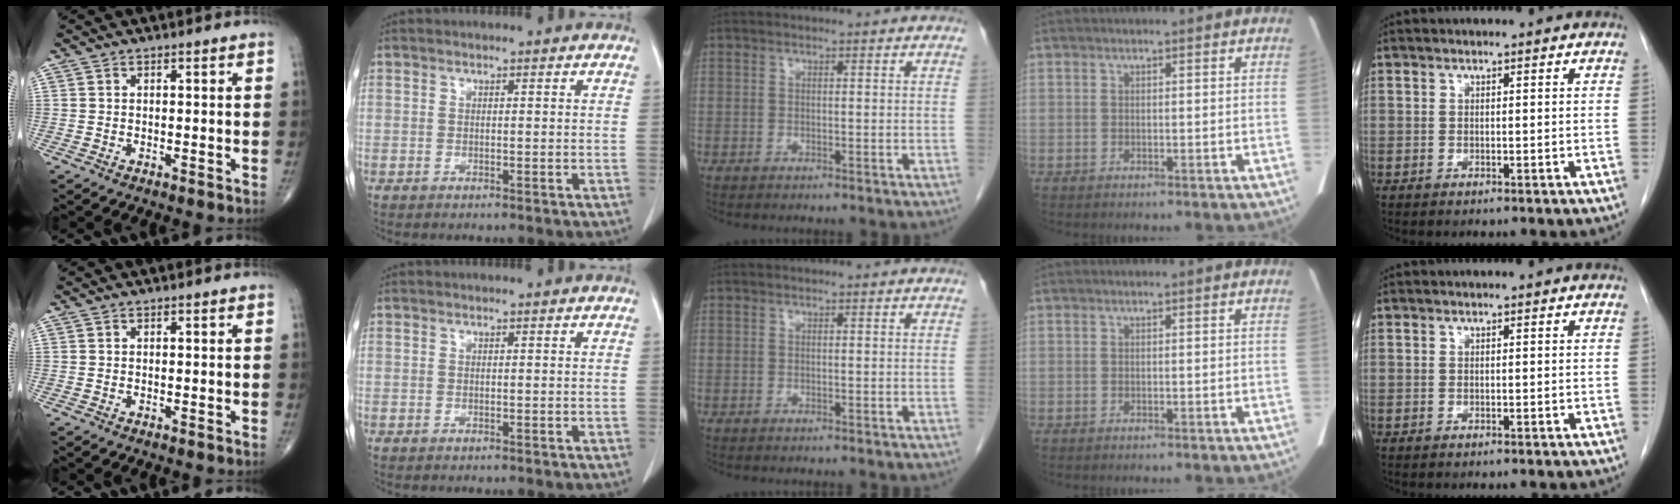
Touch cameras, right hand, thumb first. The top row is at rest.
{}